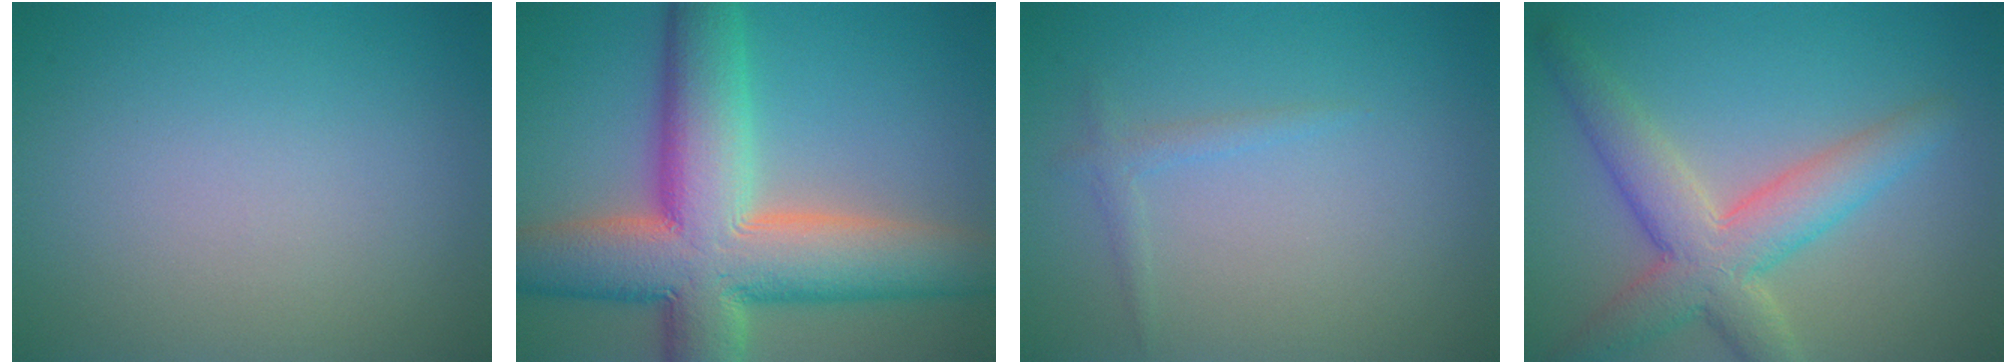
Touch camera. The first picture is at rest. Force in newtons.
{"total": 13.4, "press": 13.3, "slide": 1.3}
{"total": 1.1, "press": 1.1, "slide": 0.1}
{"total": 6.1, "press": 6.1, "slide": 0.4}